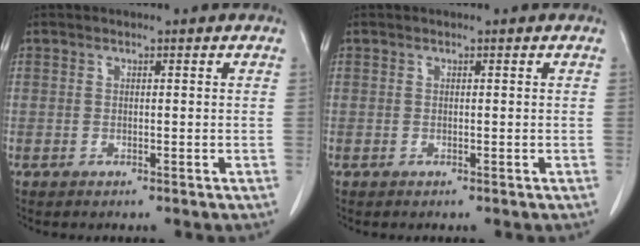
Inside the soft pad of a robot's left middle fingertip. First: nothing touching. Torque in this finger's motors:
{"motor_torque": [0.03, -0.13, 0.00, -0.01]}